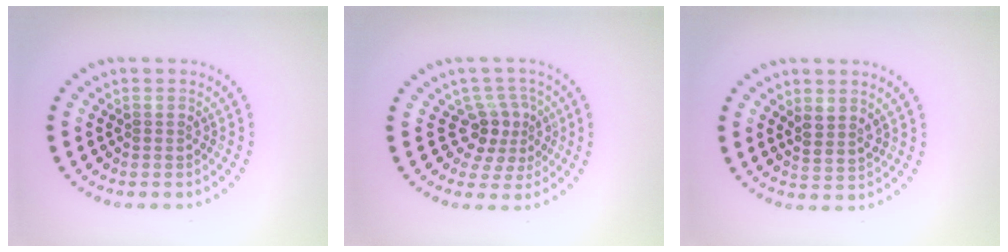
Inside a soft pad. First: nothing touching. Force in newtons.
{"total": 3.1, "press": 2.3, "slide": 2.0}
{"total": 1.9, "press": 1.6, "slide": 1.0}